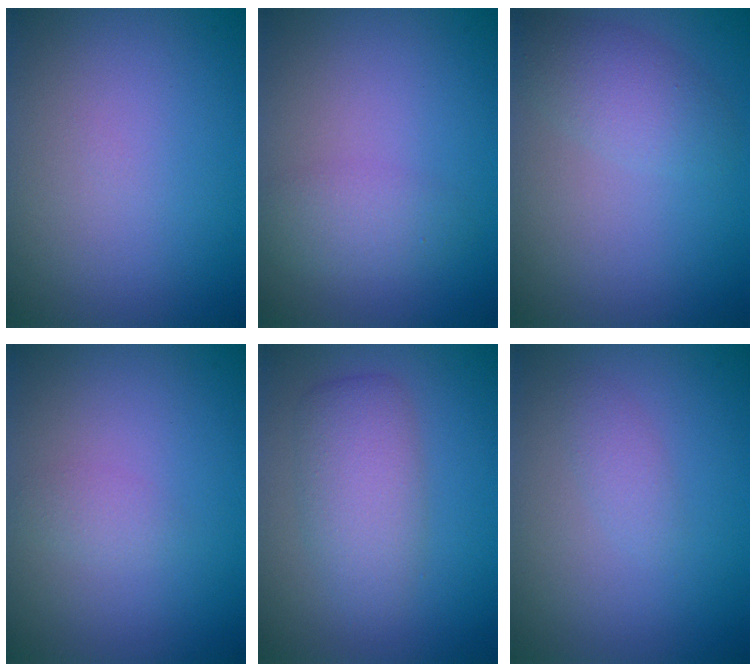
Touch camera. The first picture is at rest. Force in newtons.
{"total": 2.2, "press": 2.2, "slide": 0.1}
{"total": 2.9, "press": 2.9, "slide": 0.2}
{"total": 1.1, "press": 1.1, "slide": 0.0}
{"total": 4.0, "press": 4.0, "slide": 0.1}
{"total": 1.2, "press": 1.1, "slide": 0.1}